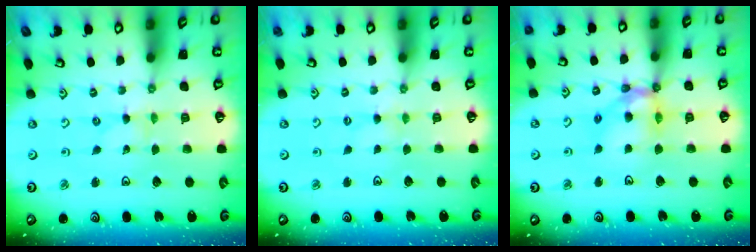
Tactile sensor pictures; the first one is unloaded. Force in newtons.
{"total": 1.0, "press": 0.9, "slide": 0.2}
{"total": 12.5, "press": 12.4, "slide": 1.5}